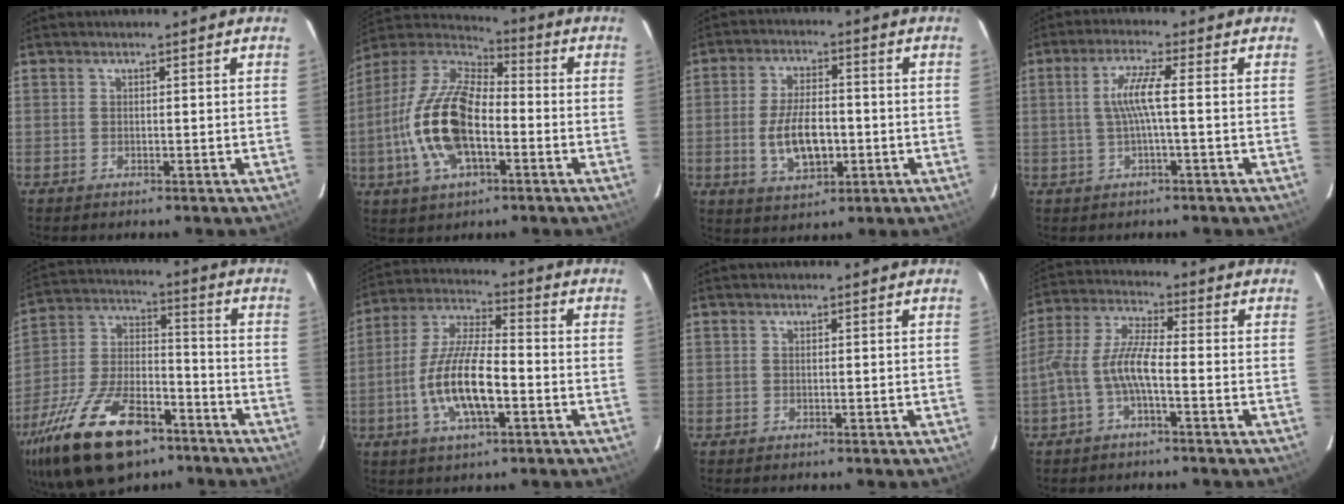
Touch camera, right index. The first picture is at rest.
{"total": 18.0, "force": [-4.2, 8.5, 15.2], "torque": [-0.320, 0.000, -0.084]}
{"total": 9.1, "force": [-1.8, 4.6, 7.6], "torque": [-0.150, -0.003, -0.024]}
{"total": 5.2, "force": [-0.4, -0.4, 5.2], "torque": [-0.105, 0.002, -0.003]}
{"total": 24.1, "force": [-14.7, 11.3, 15.3], "torque": [-0.310, -0.009, -0.246]}
{"total": 13.7, "force": [-4.0, 4.3, 12.3], "torque": [-0.254, -0.004, -0.075]}
{"total": 0.0}
{"total": 7.5, "force": [-2.7, 1.5, 6.9], "torque": [-0.158, 0.011, -0.052]}